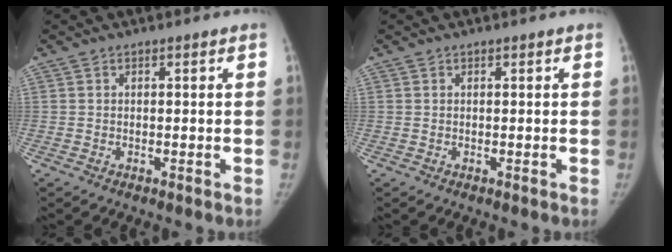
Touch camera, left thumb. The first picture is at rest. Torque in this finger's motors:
{"motor_torque": [0.04, 0.01, 0.45, -0.22, 0.02]}